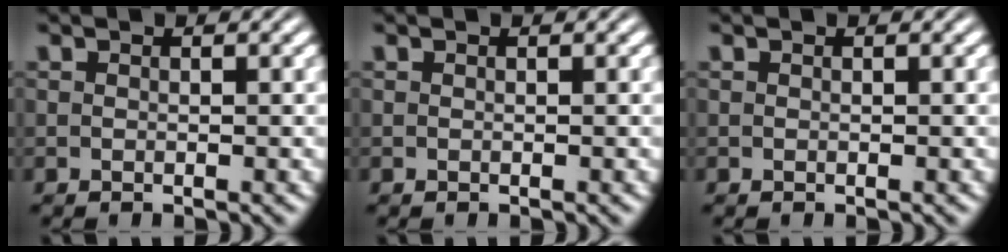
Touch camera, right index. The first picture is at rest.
{"total": 0.0}
{"total": 0.0}